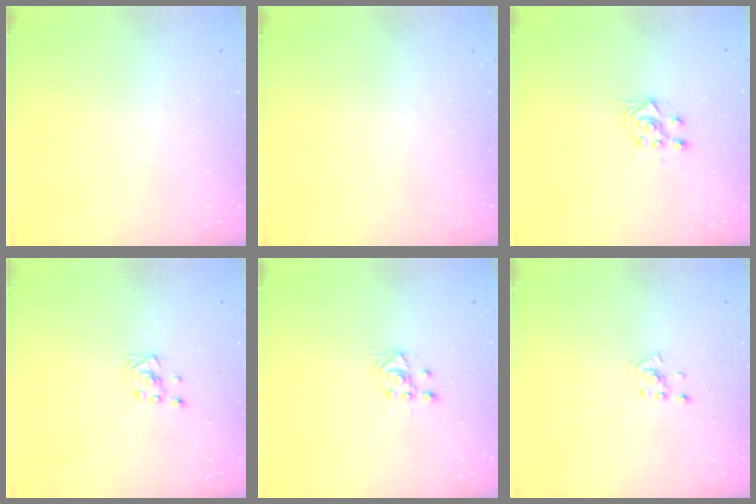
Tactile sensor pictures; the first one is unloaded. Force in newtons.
{"total": 0.0}
{"total": 4.9, "press": 4.8, "slide": 1.0}
{"total": 2.0, "press": 2.0, "slide": 0.1}
{"total": 2.5, "press": 2.4, "slide": 0.7}
{"total": 2.0, "press": 2.0, "slide": 0.6}